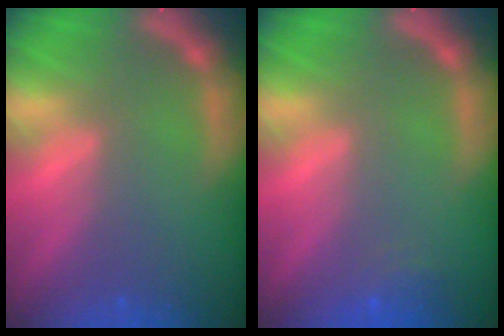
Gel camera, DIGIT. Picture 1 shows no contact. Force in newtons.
{"total": 1.9}